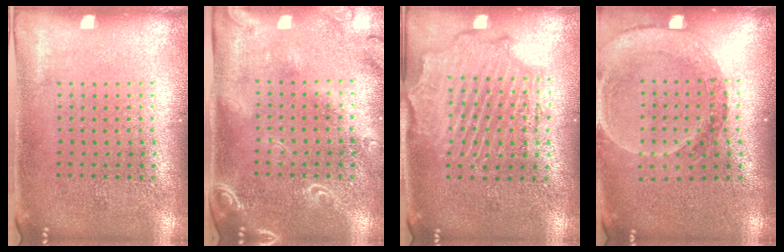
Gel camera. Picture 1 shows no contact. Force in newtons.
{"total": 2.1, "press": 1.9, "slide": 1.0}
{"total": 2.2, "press": 2.1, "slide": 0.5}
{"total": 1.5, "press": 1.5, "slide": 0.3}